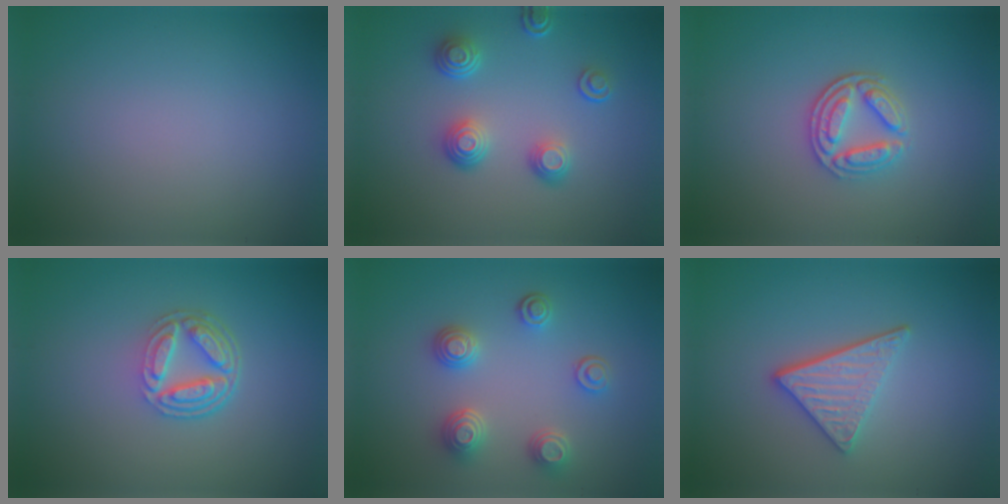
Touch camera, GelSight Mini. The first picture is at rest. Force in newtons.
{"total": 3.7, "press": 2.9, "slide": 2.3}
{"total": 3.6, "press": 3.1, "slide": 1.7}
{"total": 4.4, "press": 3.3, "slide": 2.9}
{"total": 3.5, "press": 3.2, "slide": 1.5}
{"total": 3.6, "press": 3.1, "slide": 1.9}